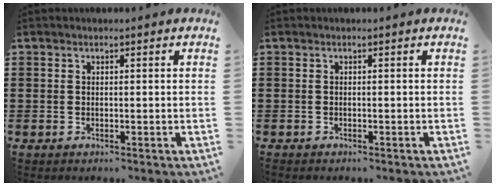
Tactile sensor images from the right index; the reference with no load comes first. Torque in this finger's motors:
{"motor_torque": [0.96, 0.79, 0.48, 0.09]}